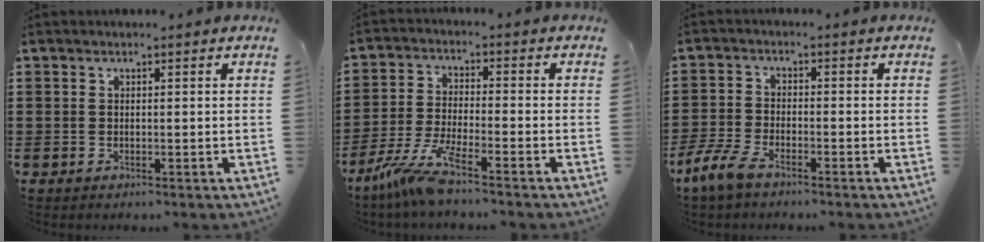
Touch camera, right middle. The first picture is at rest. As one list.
[{"total": 6.9, "force": [-5.6, -0.2, 4.1], "torque": [-0.105, -0.023, -0.113]}, {"total": 5.3, "force": [-4.0, 1.6, 3.1], "torque": [-0.092, -0.010, -0.087]}]